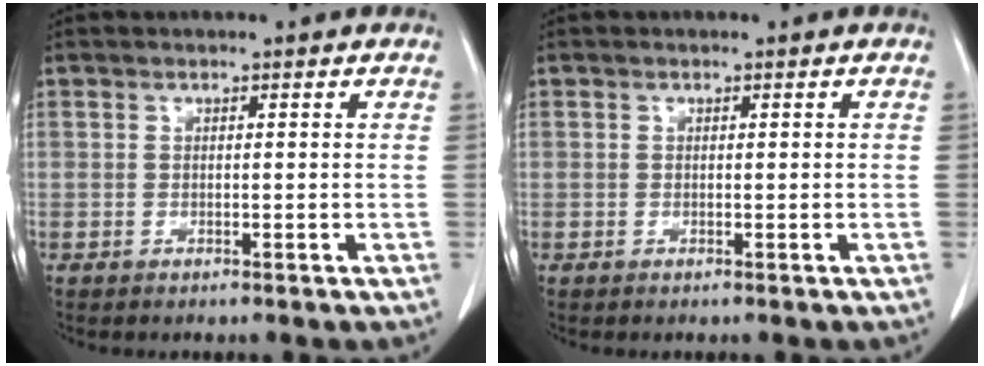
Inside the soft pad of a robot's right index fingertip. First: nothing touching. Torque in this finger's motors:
{"motor_torque": [-0.11, -0.03, -0.36, -0.12]}